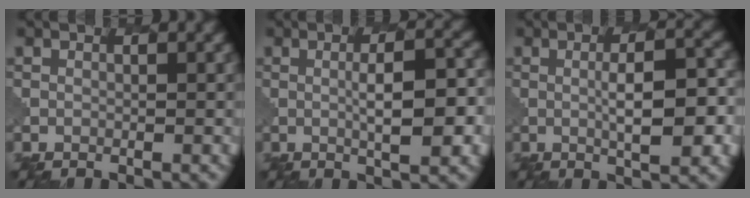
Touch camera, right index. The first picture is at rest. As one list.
[{"total": 5.6, "force": [0.4, 1.3, 5.5], "torque": [-0.087, 0.000, 0.007]}, {"total": 5.8, "force": [0.4, 1.4, 5.6], "torque": [-0.093, -0.002, 0.006]}]